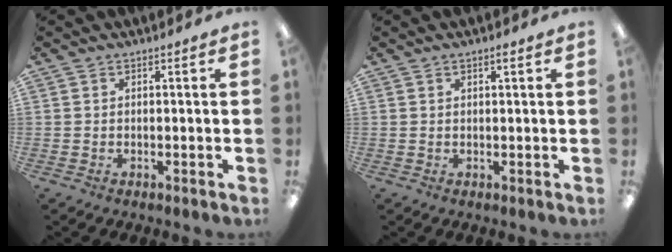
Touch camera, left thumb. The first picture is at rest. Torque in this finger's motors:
{"motor_torque": [-0.15, -0.01, -0.13, -0.13, 0.05]}